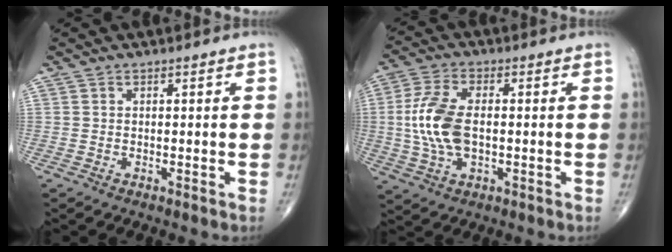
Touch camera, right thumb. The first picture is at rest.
{"total": 11.1, "force": [-0.2, 5.8, 9.4], "torque": [-0.203, 0.008, -0.005]}